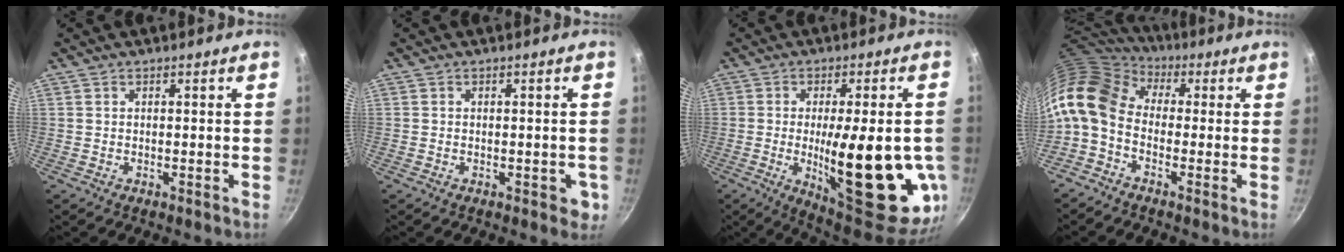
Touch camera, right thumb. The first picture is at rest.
{"total": 2.9, "force": [-0.8, 1.8, 2.1], "torque": [-0.008, 0.006, -0.011]}
{"total": 25.2, "force": [-4.2, 8.0, 23.6], "torque": [-0.300, -0.021, -0.045]}
{"total": 13.9, "force": [-0.1, 9.8, 9.9], "torque": [-0.187, 0.027, -0.026]}